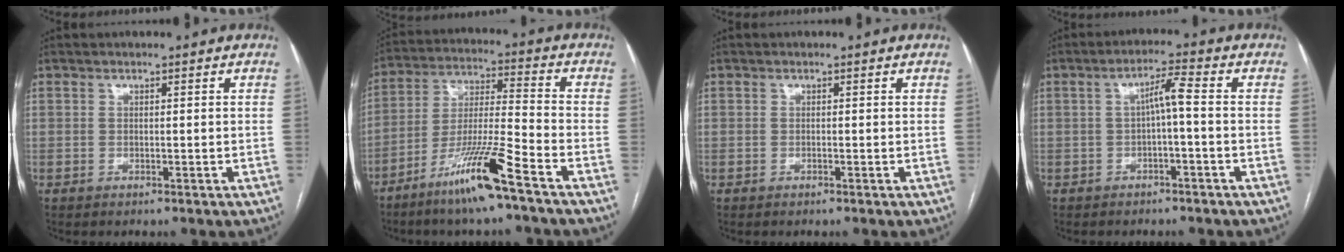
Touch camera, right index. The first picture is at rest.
{"total": 12.7, "force": [-8.1, -0.4, 9.7], "torque": [-0.188, -0.023, -0.154]}
{"total": 0.0}
{"total": 4.0, "force": [-0.4, 0.4, 3.9], "torque": [-0.067, 0.018, -0.004]}